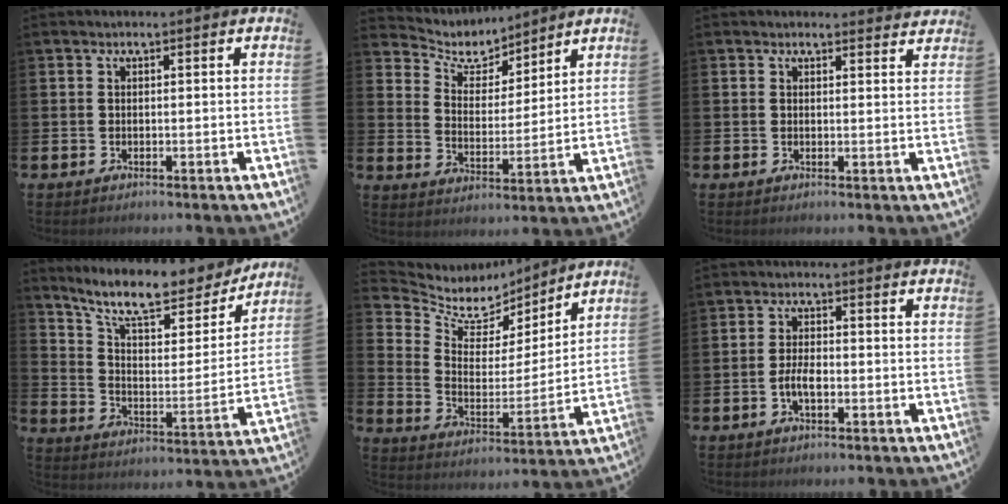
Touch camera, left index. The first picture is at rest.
{"total": 5.9, "force": [5.4, 2.2, 0.8], "torque": [-0.055, -0.034, 0.092]}
{"total": 1.5, "force": [1.5, 0.3, 0.0], "torque": [0.011, -0.008, 0.024]}
{"total": 11.3, "force": [9.8, 3.2, 4.8], "torque": [-0.118, -0.065, 0.168]}
{"total": 6.8, "force": [5.9, 3.3, 0.9], "torque": [-0.058, -0.045, 0.102]}
{"total": 3.0, "force": [-0.9, 1.3, 2.5], "torque": [-0.039, 0.002, -0.018]}